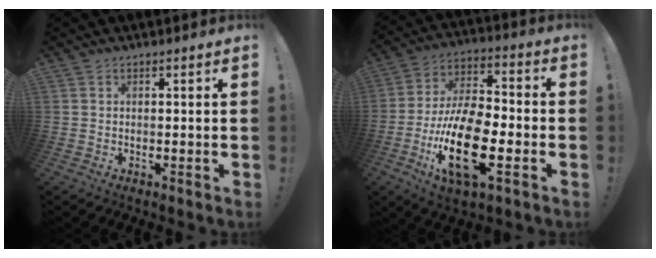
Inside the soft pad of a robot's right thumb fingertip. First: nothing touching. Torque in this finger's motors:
{"motor_torque": [2.56, 2.45, 1.72, -1.04, 0.60]}